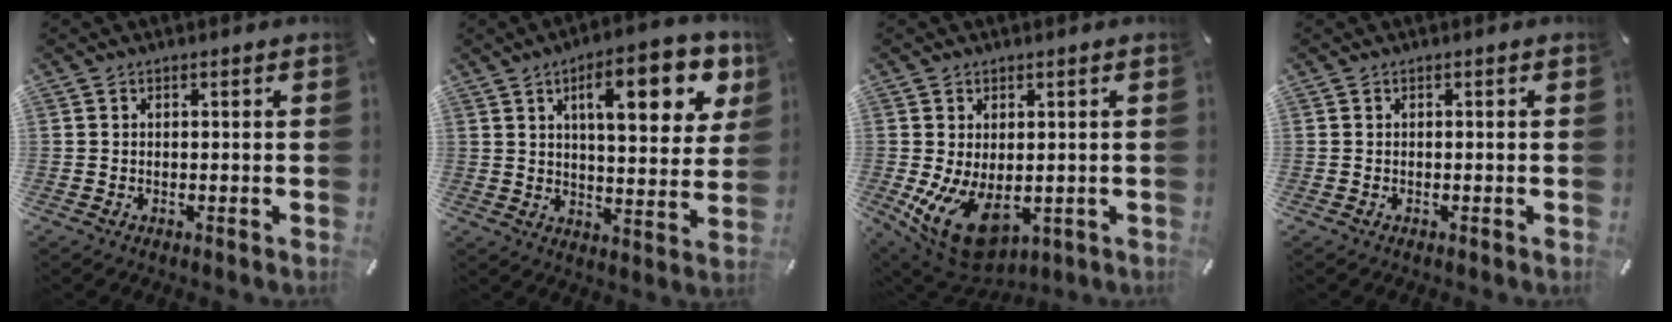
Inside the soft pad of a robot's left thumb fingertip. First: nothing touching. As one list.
[{"total": 16.7, "force": [7.5, 6.3, 13.5], "torque": [-0.196, -0.017, 0.113]}, {"total": 11.5, "force": [-2.5, 6.9, 8.8], "torque": [-0.162, 0.002, -0.036]}, {"total": 0.0}]